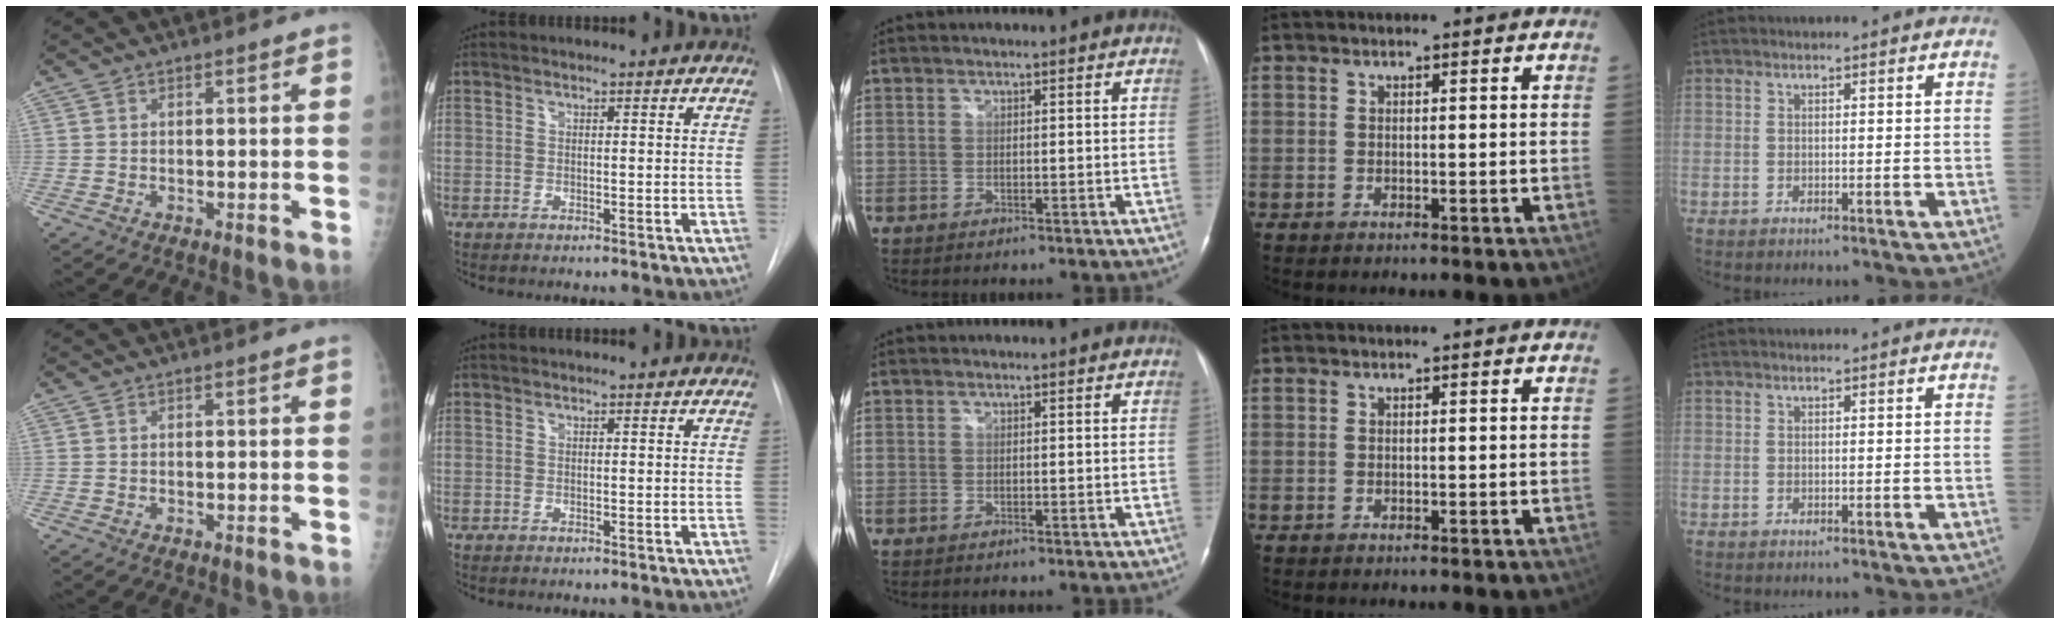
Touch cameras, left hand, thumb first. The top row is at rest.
{}